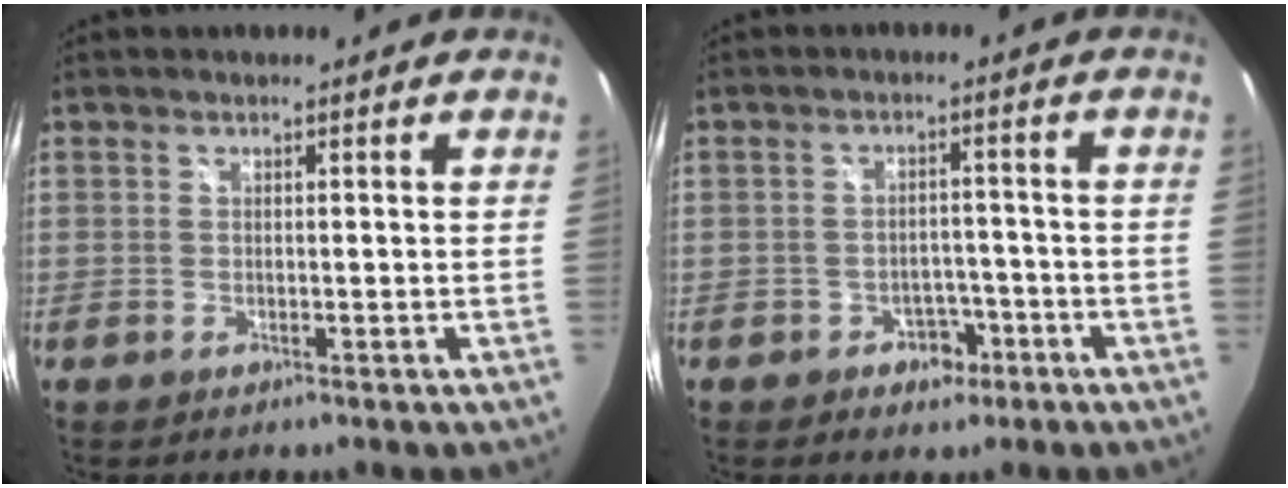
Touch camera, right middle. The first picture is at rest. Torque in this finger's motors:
{"motor_torque": [-0.47, -0.17, 0.01, 0.01]}